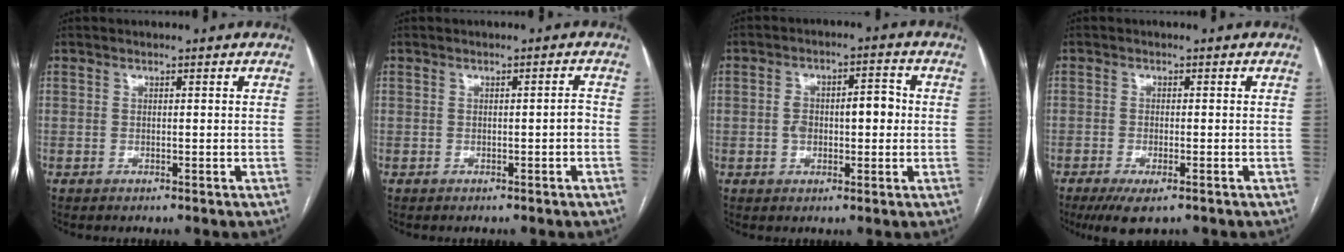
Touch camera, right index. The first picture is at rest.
{"total": 1.2, "force": [-0.4, 0.1, 1.2], "torque": [-0.011, 0.003, -0.007]}
{"total": 6.9, "force": [-0.1, 3.5, 6.0], "torque": [-0.105, 0.027, 0.001]}
{"total": 5.1, "force": [-3.4, 1.3, 3.6], "torque": [-0.059, -0.011, -0.052]}